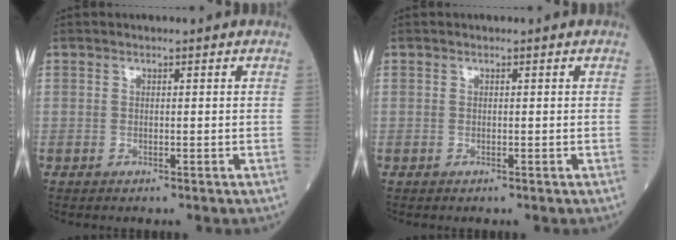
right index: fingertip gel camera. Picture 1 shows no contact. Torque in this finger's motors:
{"motor_torque": [0.00, 0.00, 0.00, 0.00]}